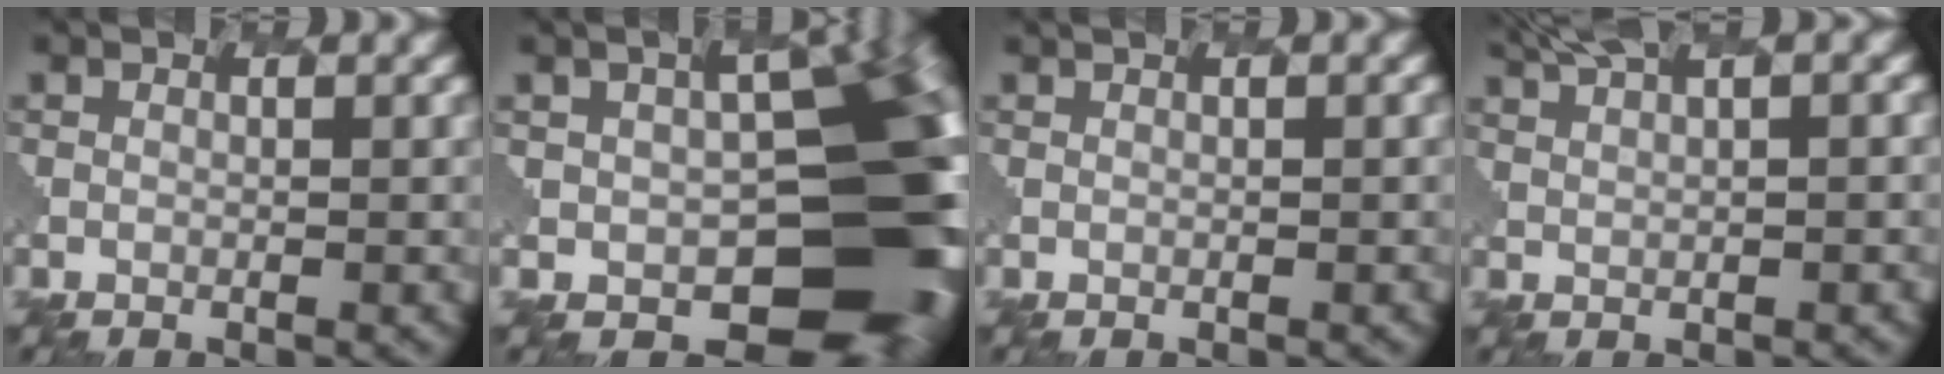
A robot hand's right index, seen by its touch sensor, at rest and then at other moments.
{"total": 12.8, "force": [-1.6, 8.7, 9.3], "torque": [-0.121, -0.030, -0.010]}
{"total": 3.1, "force": [0.8, 1.6, 2.5], "torque": [-0.013, 0.021, -0.006]}
{"total": 6.4, "force": [4.3, 2.8, 3.9], "torque": [-0.084, 0.030, 0.063]}